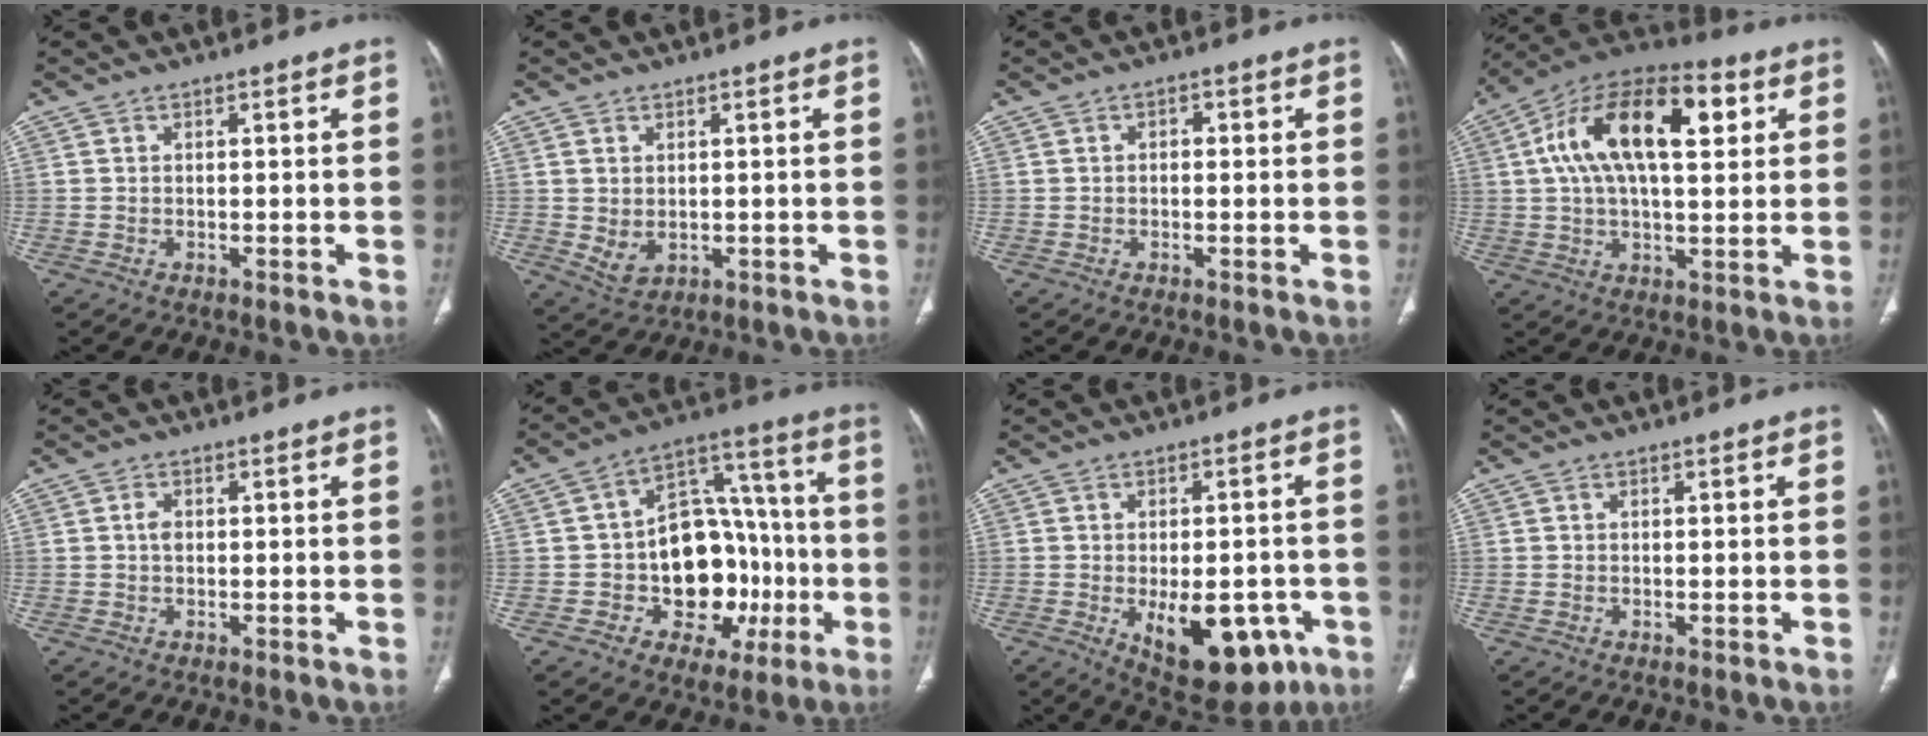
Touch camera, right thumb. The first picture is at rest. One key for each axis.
{"total": 3.7, "fx": 0.0, "fy": 2.6, "fz": 2.6, "tx": -0.048, "ty": -0.007, "tz": 0.015}
{"total": 1.5, "fx": 0.1, "fy": 1.0, "fz": 1.1, "tx": -0.010, "ty": 0.004, "tz": -0.003}
{"total": 21.0, "fx": 5.6, "fy": 10.2, "fz": 17.5, "tx": -0.285, "ty": 0.022, "tz": 0.083}
{"total": 1.6, "fx": 0.2, "fy": 1.1, "fz": 1.1, "tx": -0.020, "ty": 0.003, "tz": 0.000}
{"total": 19.9, "fx": -4.0, "fy": 14.0, "fz": 13.6, "tx": -0.136, "ty": 0.047, "tz": -0.047}
{"total": 16.3, "fx": -5.8, "fy": 8.6, "fz": 12.6, "tx": -0.156, "ty": 0.008, "tz": -0.059}
{"total": 0.0}